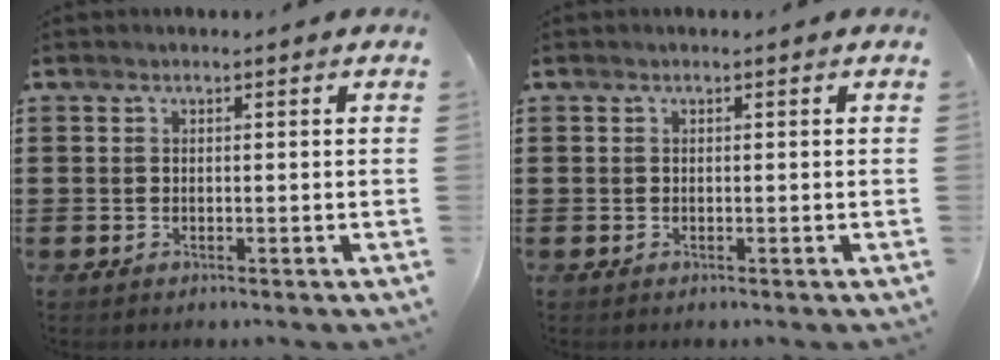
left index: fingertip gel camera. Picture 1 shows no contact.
{"total": 0.0}